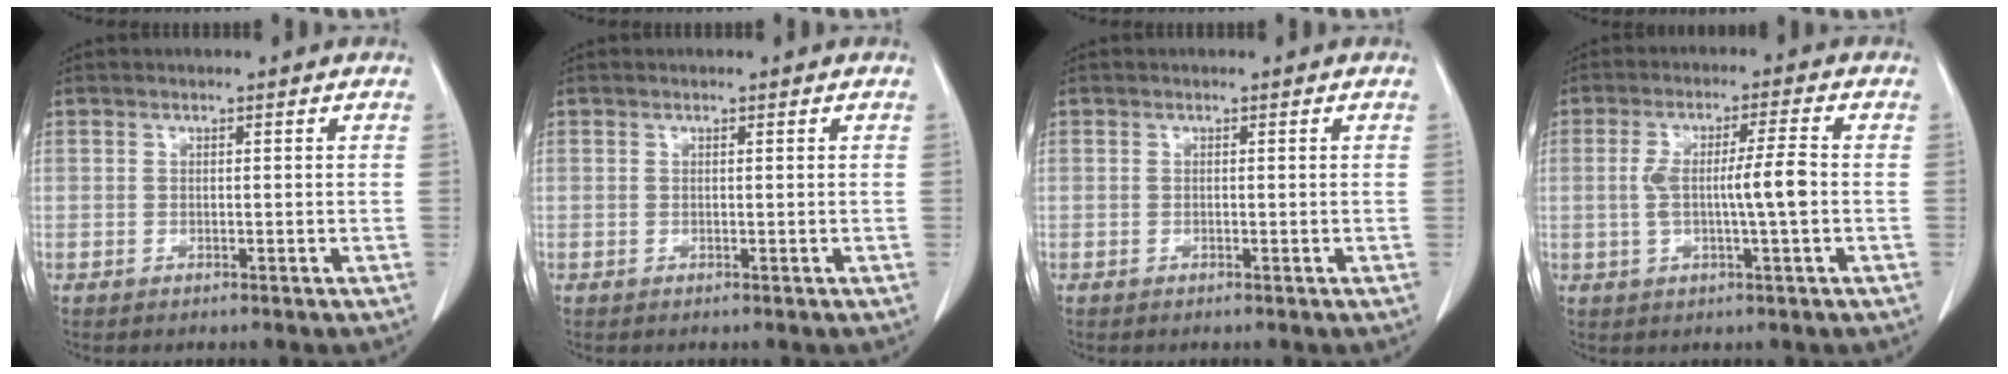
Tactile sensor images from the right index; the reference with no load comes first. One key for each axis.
{"total": 0.0}
{"total": 0.0}
{"total": 6.6, "fx": -0.5, "fy": 0.2, "fz": 6.6, "tx": -0.124, "ty": 0.007, "tz": -0.007}